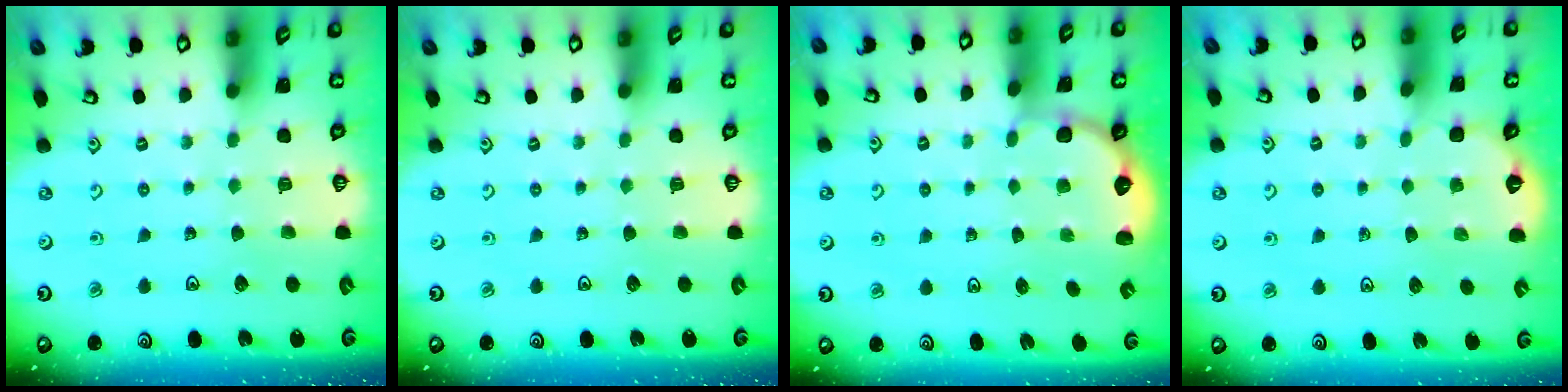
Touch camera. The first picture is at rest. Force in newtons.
{"total": 0.0}
{"total": 2.2, "press": 1.1, "slide": 1.9}
{"total": 1.6, "press": 1.5, "slide": 0.5}